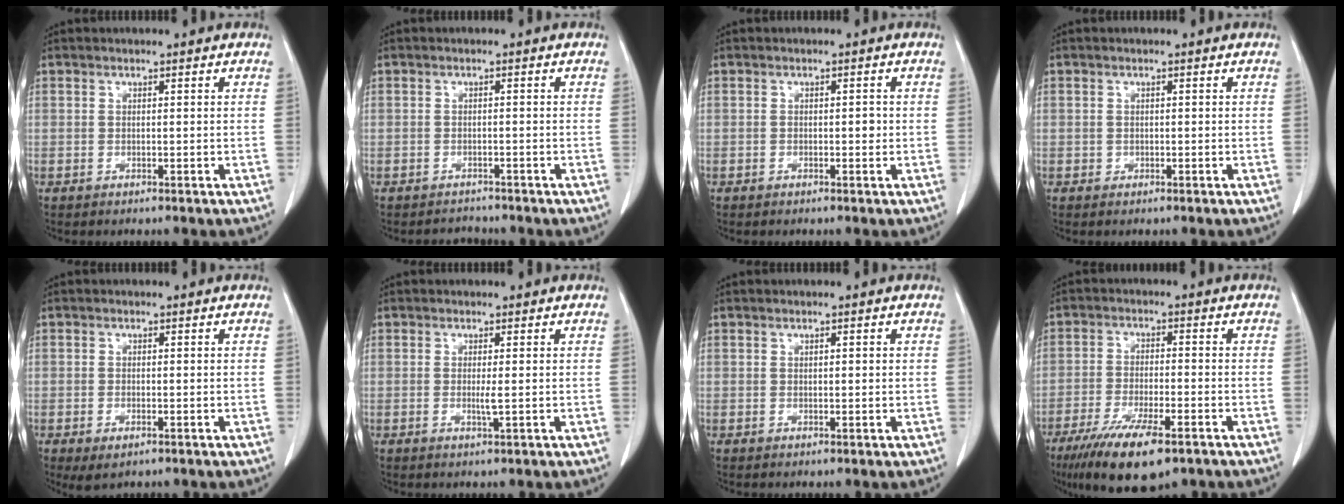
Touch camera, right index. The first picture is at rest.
{"total": 1.7, "force": [-1.6, 0.5, -0.4], "torque": [0.003, -0.005, -0.021]}
{"total": 1.3, "force": [-0.1, 0.7, 1.0], "torque": [-0.007, 0.004, 0.000]}
{"total": 0.7, "force": [-0.2, 0.7, 0.0], "torque": [0.002, 0.005, -0.004]}
{"total": 2.8, "force": [-1.5, 1.2, 2.1], "torque": [-0.038, -0.005, -0.015]}
{"total": 1.4, "force": [0.0, -0.1, 1.4], "torque": [-0.027, -0.002, 0.002]}
{"total": 0.7, "force": [0.2, 0.2, 0.6], "torque": [-0.012, 0.000, 0.005]}
{"total": 11.2, "force": [-7.2, 3.3, 7.9], "torque": [-0.131, -0.018, -0.113]}